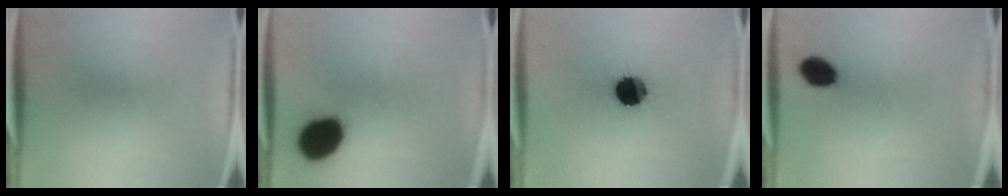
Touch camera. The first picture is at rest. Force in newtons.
{"total": 16.4}
{"total": 14.1}
{"total": 6.3}